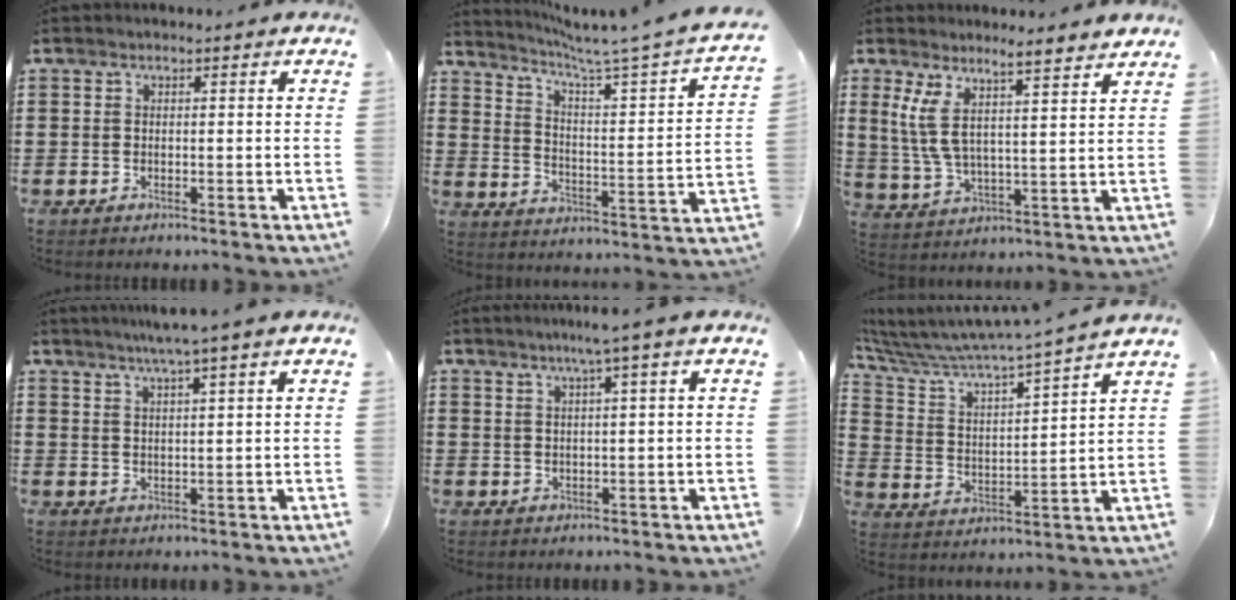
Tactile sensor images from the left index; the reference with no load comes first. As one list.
[{"total": 4.5, "force": [3.4, -1.1, 2.7], "torque": [-0.069, -0.046, 0.045]}, {"total": 6.8, "force": [5.3, 0.6, 4.2], "torque": [-0.104, -0.025, 0.091]}, {"total": 3.4, "force": [2.3, -0.7, 2.4], "torque": [-0.049, -0.006, 0.037]}, {"total": 3.0, "force": [1.3, -0.7, 2.6], "torque": [-0.048, -0.005, 0.020]}, {"total": 5.9, "force": [5.7, -0.1, 1.4], "torque": [-0.059, -0.047, 0.091]}]